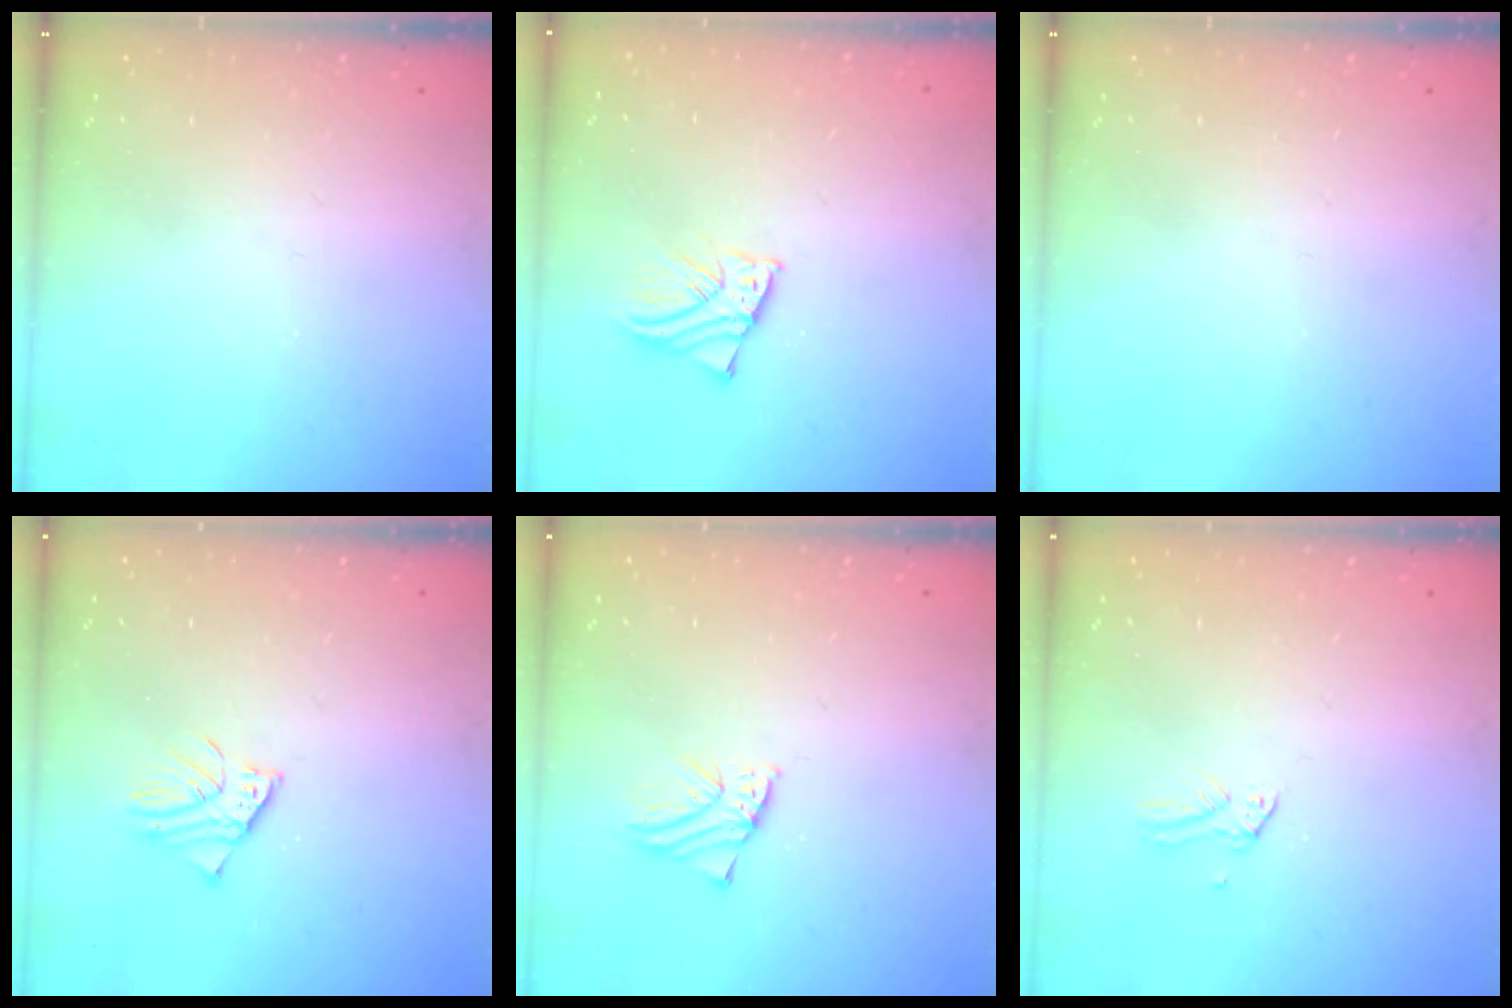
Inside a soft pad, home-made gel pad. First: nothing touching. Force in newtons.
{"total": 2.2, "press": 2.2, "slide": 0.1}
{"total": 0.0}
{"total": 1.6, "press": 1.6, "slide": 0.2}
{"total": 0.9, "press": 0.9, "slide": 0.0}
{"total": 0.0}